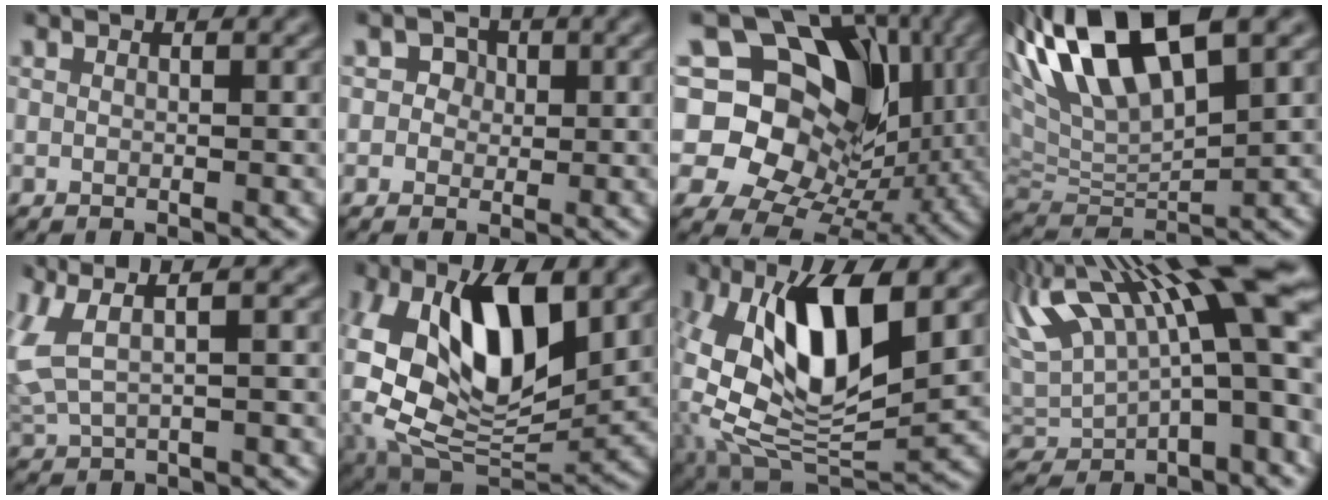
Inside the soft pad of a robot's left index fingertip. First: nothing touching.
{"total": 2.4, "force": [0.6, 2.2, 0.8], "torque": [0.005, 0.002, -0.006]}
{"total": 16.1, "force": [4.3, 12.5, 9.2], "torque": [-0.160, 0.041, 0.065]}
{"total": 10.7, "force": [5.7, 4.3, 8.0], "torque": [-0.163, 0.020, 0.105]}
{"total": 4.7, "force": [1.7, 1.8, 4.1], "torque": [-0.111, 0.011, 0.040]}
{"total": 13.8, "force": [1.9, 7.3, 11.5], "torque": [-0.210, -0.010, 0.026]}
{"total": 12.8, "force": [1.6, 5.7, 11.3], "torque": [-0.213, 0.000, 0.026]}
{"total": 16.4, "force": [3.8, 6.0, 14.8], "torque": [-0.272, 0.020, 0.079]}